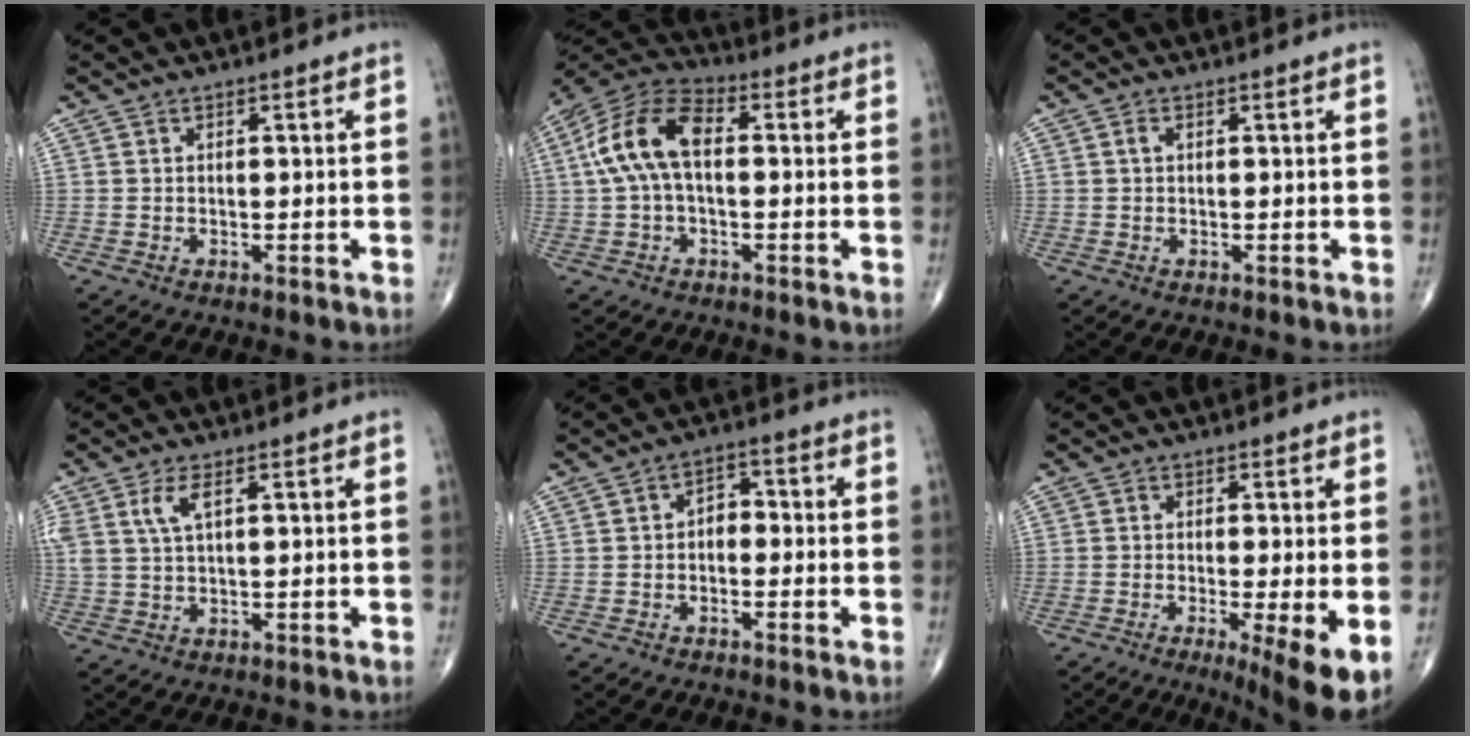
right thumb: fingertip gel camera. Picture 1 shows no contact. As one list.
[{"total": 12.4, "force": [1.0, 6.7, 10.3], "torque": [-0.209, 0.037, 0.008]}, {"total": 1.0, "force": [0.2, 0.6, 0.8], "torque": [-0.015, 0.004, 0.004]}, {"total": 4.4, "force": [1.8, 1.4, 3.7], "torque": [-0.093, 0.000, 0.044]}, {"total": 3.4, "force": [-0.7, 2.4, 2.3], "torque": [-0.016, 0.019, -0.025]}, {"total": 9.1, "force": [-3.2, 1.2, 8.5], "torque": [-0.126, -0.023, -0.050]}]